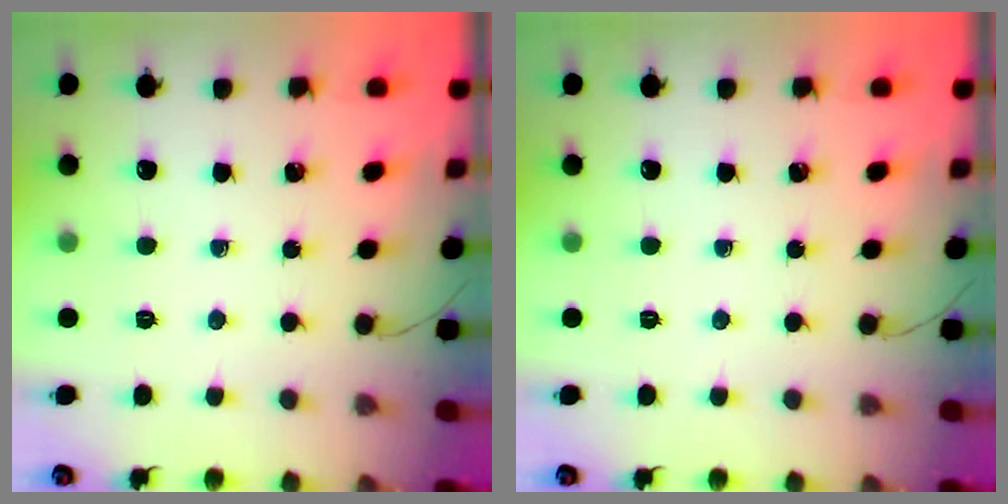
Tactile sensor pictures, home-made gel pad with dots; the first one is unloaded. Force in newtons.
{"total": 0.0}